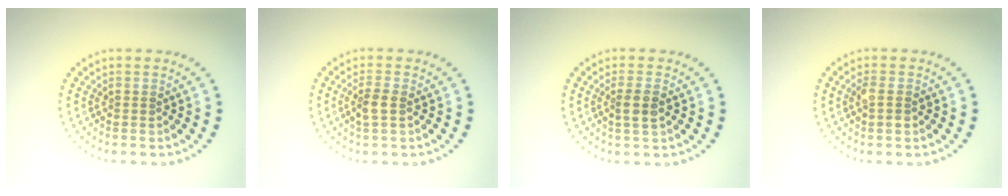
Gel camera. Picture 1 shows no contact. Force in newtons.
{"total": 1.7, "press": 1.7, "slide": 0.4}
{"total": 1.9, "press": 1.7, "slide": 0.9}
{"total": 1.5, "press": 1.5, "slide": 0.4}